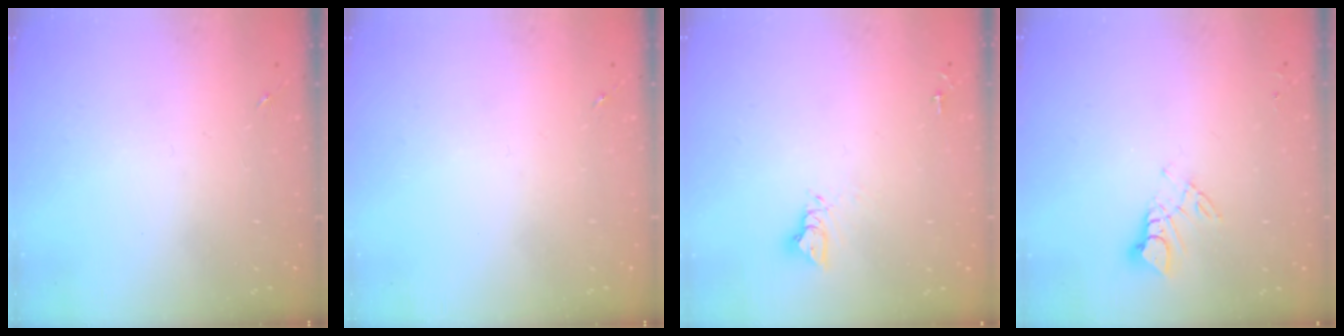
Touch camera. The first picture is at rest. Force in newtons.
{"total": 0.0}
{"total": 6.2, "press": 6.2, "slide": 0.3}
{"total": 6.2, "press": 6.1, "slide": 0.4}